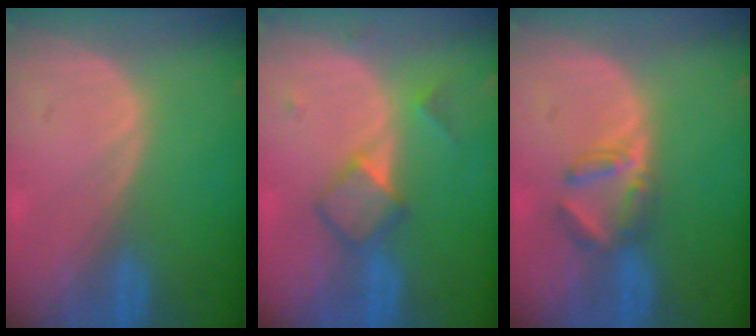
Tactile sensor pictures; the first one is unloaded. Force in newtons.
{"total": 4.8, "press": 4.6, "slide": 1.3}
{"total": 4.1, "press": 3.9, "slide": 1.1}